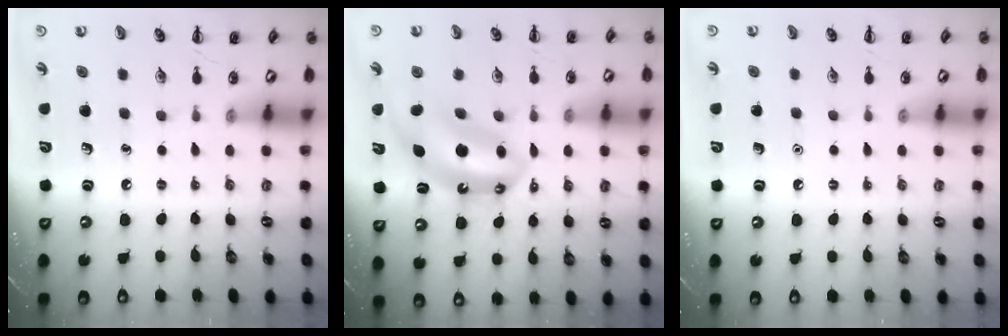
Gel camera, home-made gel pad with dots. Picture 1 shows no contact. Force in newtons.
{"total": 12.5, "press": 12.1, "slide": 3.2}
{"total": 1.6, "press": 1.6, "slide": 0.1}